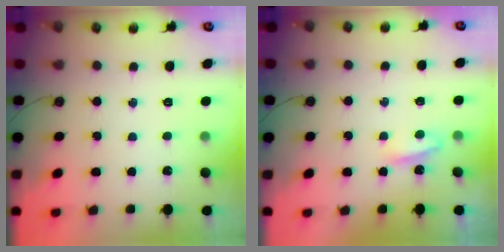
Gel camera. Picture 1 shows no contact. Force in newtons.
{"total": 3.9, "press": 3.9, "slide": 0.4}